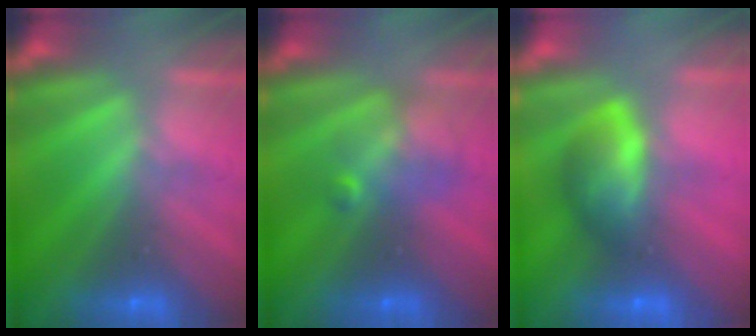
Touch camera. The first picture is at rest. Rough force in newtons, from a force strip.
{"total": 2.4}
{"total": 7.0}